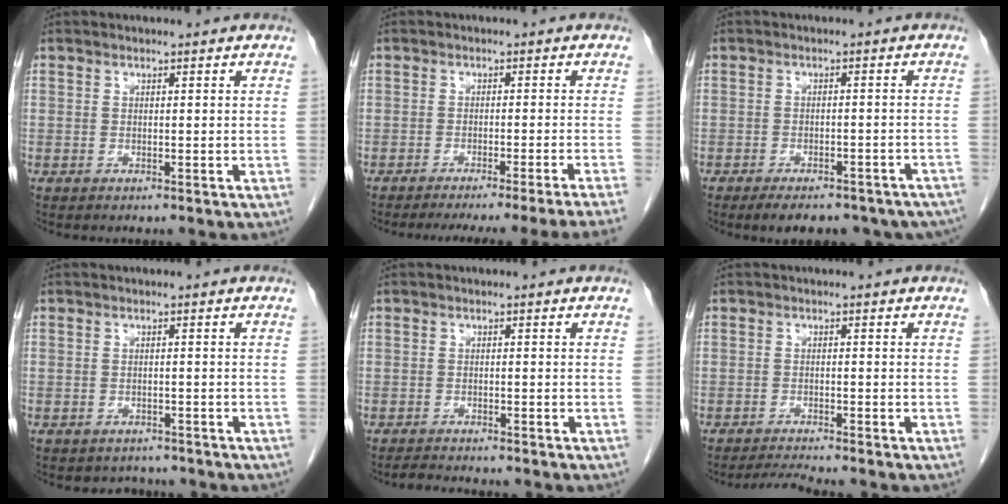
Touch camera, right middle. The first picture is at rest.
{"total": 15.2, "force": [-13.5, -2.5, 6.5], "torque": [-0.054, -0.034, -0.170]}
{"total": 14.7, "force": [-11.9, 5.7, 6.5], "torque": [-0.084, 0.011, -0.134]}
{"total": 2.5, "force": [-2.1, 1.2, -0.2], "torque": [-0.001, 0.002, -0.032]}
{"total": 1.9, "force": [-1.8, -0.2, 0.4], "torque": [-0.013, -0.011, -0.032]}
{"total": 2.4, "force": [-2.1, -1.1, 0.2], "torque": [-0.013, -0.016, -0.039]}